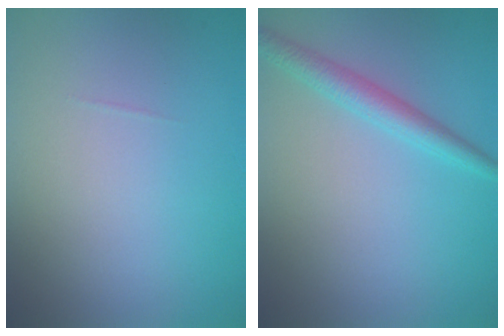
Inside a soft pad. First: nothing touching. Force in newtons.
{"total": 2.5, "press": 2.5, "slide": 0.1}